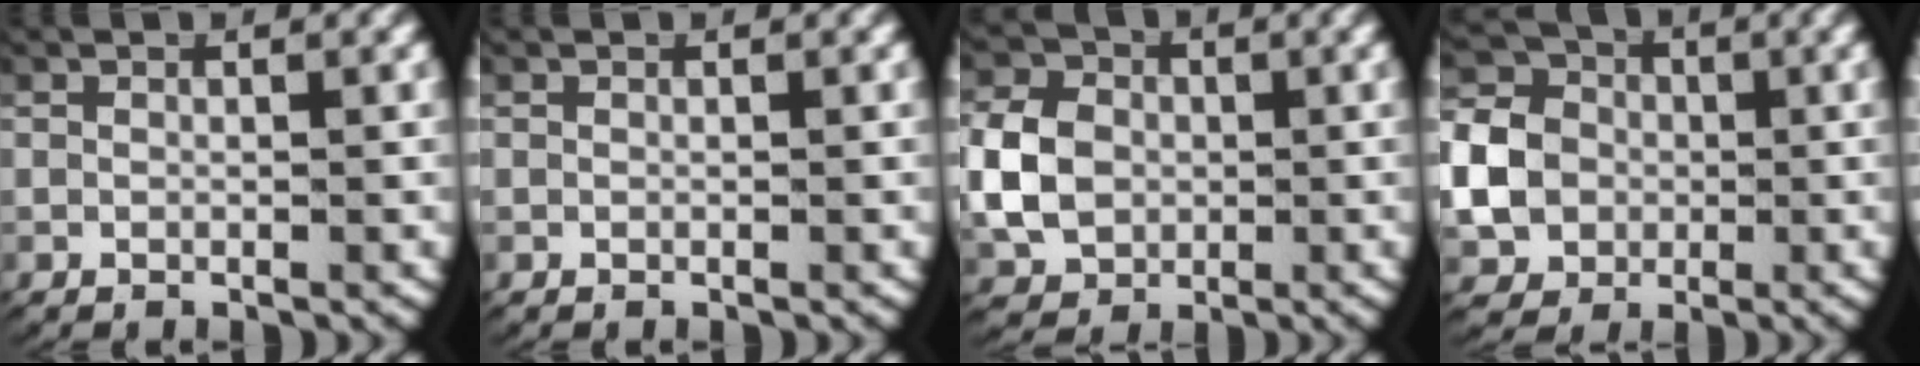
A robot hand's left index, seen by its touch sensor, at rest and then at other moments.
{"total": 0.0}
{"total": 6.1, "force": [-0.1, 5.1, 3.3], "torque": [-0.074, -0.014, 0.007]}
{"total": 9.0, "force": [0.0, 8.1, 4.1], "torque": [-0.101, -0.022, -0.003]}